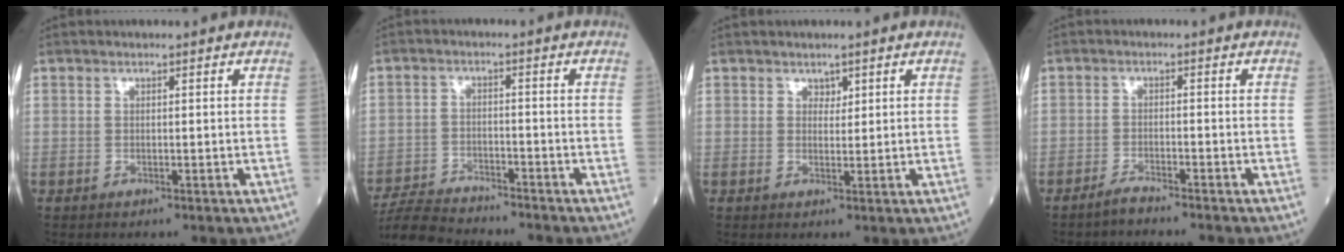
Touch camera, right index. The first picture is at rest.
{"total": 8.3, "force": [-8.0, 0.8, 1.7], "torque": [-0.031, -0.013, -0.142]}
{"total": 1.3, "force": [0.8, 0.8, 0.5], "torque": [0.000, -0.003, 0.011]}
{"total": 2.7, "force": [-2.6, -0.2, 0.9], "torque": [-0.023, -0.005, -0.045]}